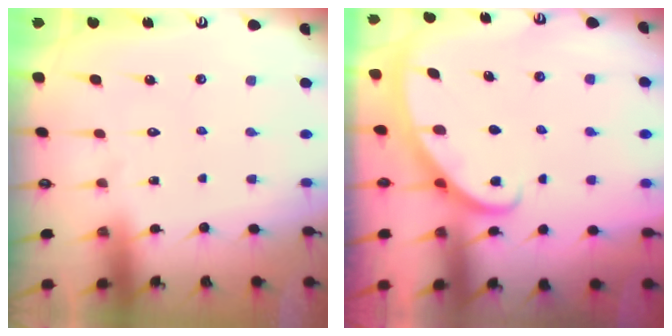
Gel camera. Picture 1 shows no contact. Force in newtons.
{"total": 2.8, "press": 2.8, "slide": 0.1}